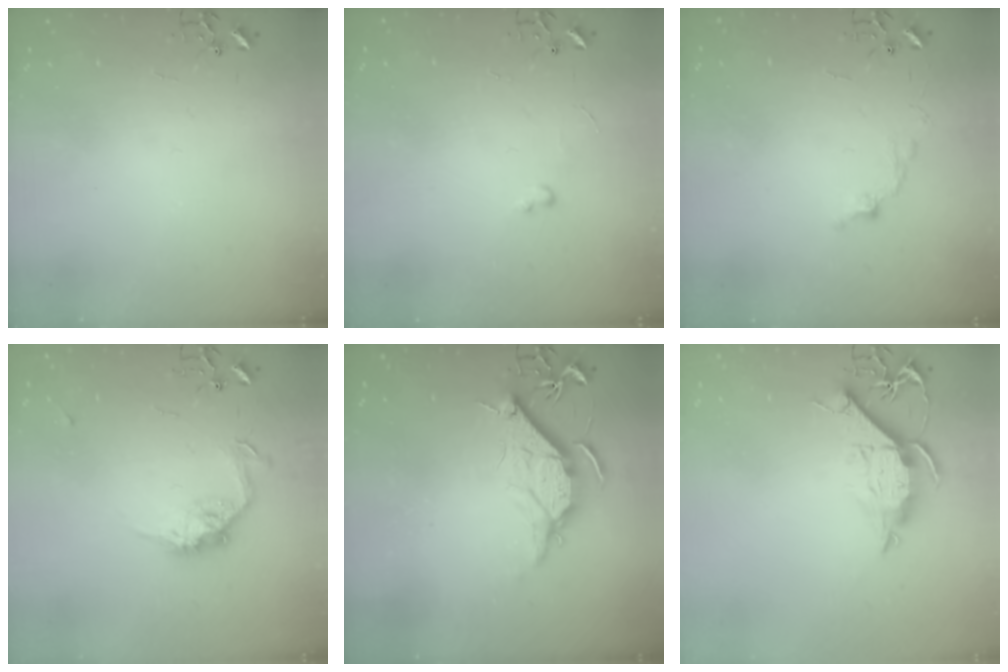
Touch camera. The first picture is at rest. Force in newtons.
{"total": 2.6, "press": 2.6, "slide": 0.4}
{"total": 6.7, "press": 6.7, "slide": 0.9}
{"total": 10.9, "press": 10.9, "slide": 0.5}
{"total": 12.2, "press": 12.2, "slide": 1.1}
{"total": 10.6, "press": 10.6, "slide": 0.4}